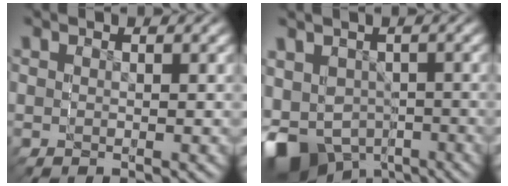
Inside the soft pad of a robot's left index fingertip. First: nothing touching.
{"total": 11.5, "force": [-4.4, 9.6, 4.6], "torque": [-0.119, -0.073, -0.047]}